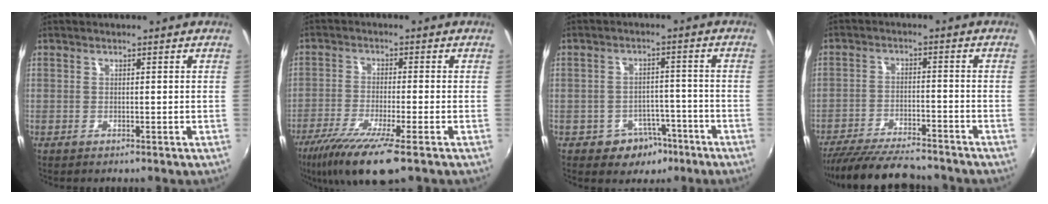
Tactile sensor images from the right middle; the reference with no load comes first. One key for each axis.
{"total": 11.7, "fx": -7.6, "fy": 1.0, "fz": 8.8, "tx": -0.189, "ty": -0.048, "tz": -0.137}
{"total": 6.1, "fx": -3.7, "fy": 4.5, "fz": 1.7, "tx": -0.041, "ty": 0.017, "tz": -0.038}
{"total": 15.7, "fx": -13.9, "fy": 2.9, "fz": 6.8, "tx": -0.147, "ty": -0.022, "tz": -0.223}